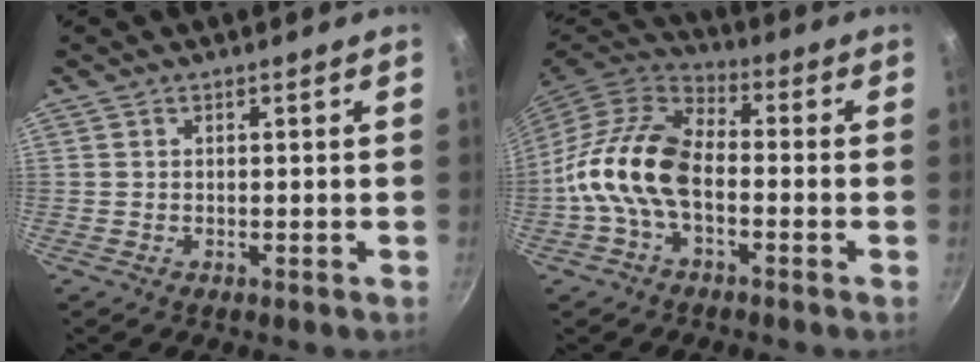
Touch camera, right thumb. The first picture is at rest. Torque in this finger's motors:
{"motor_torque": [2.55, 2.45, 1.63, -1.00, 0.49]}